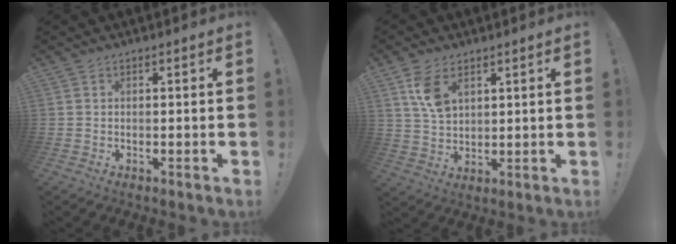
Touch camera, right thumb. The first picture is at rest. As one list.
[{"total": 8.2, "force": [4.1, 4.7, 5.3], "torque": [-0.085, -0.014, 0.078]}]